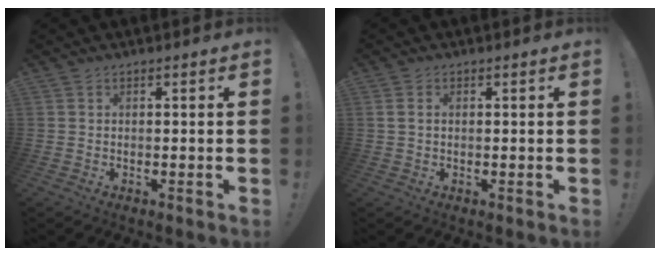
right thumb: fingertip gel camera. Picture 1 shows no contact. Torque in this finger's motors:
{"motor_torque": [-0.24, -0.25, -0.28, -0.03, 0.03]}